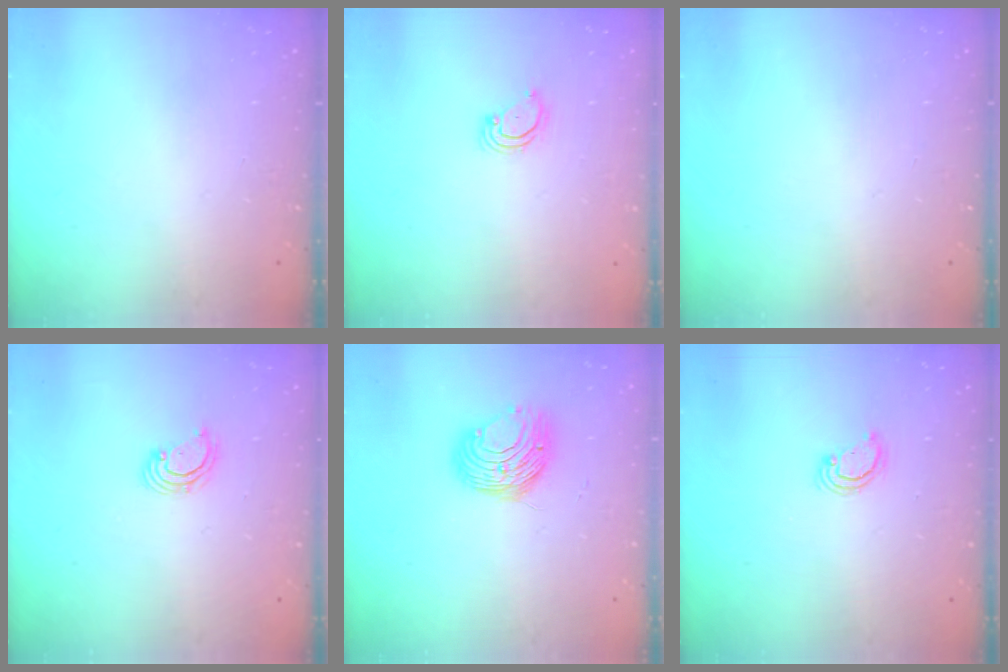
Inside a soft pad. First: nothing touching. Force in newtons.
{"total": 2.8, "press": 2.8, "slide": 0.3}
{"total": 0.0}
{"total": 2.6, "press": 2.6, "slide": 0.2}
{"total": 10.1, "press": 10.1, "slide": 0.7}
{"total": 3.0, "press": 2.9, "slide": 0.3}